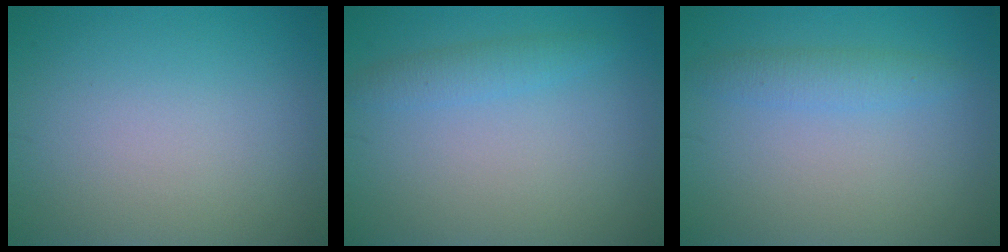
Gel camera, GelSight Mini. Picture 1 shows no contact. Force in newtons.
{"total": 1.7, "press": 1.7, "slide": 0.0}
{"total": 2.0, "press": 2.0, "slide": 0.1}